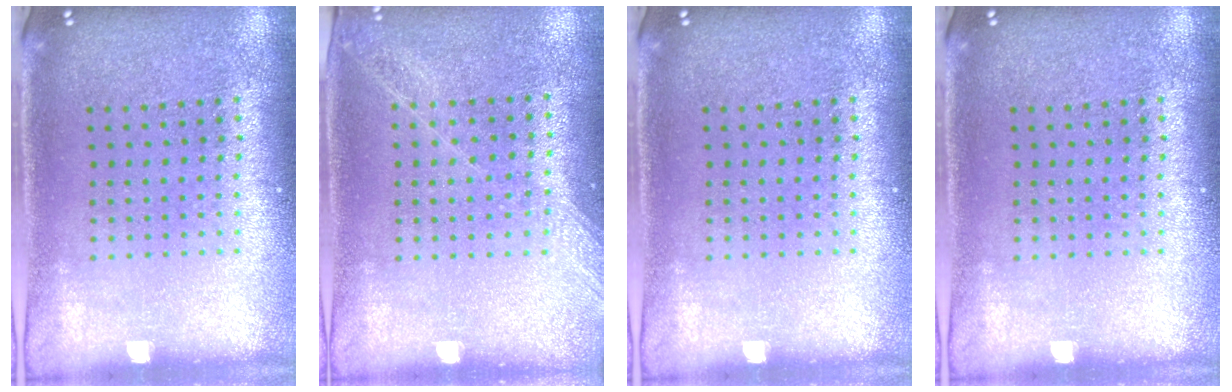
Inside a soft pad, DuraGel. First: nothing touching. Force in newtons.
{"total": 1.2, "press": 1.1, "slide": 0.1}
{"total": 0.0}
{"total": 0.0}